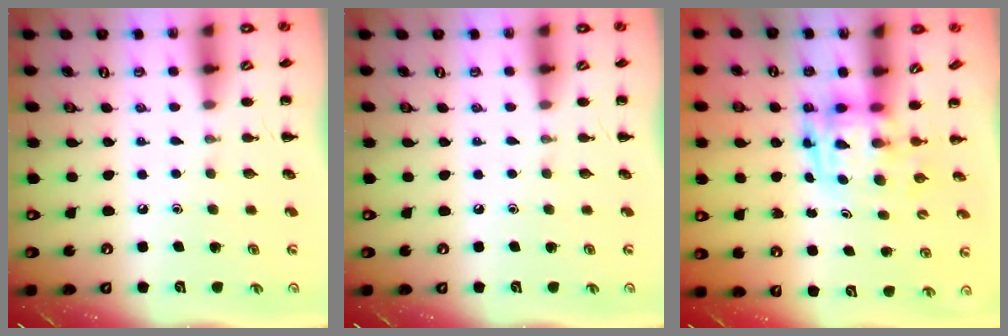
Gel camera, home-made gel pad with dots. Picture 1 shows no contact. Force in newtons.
{"total": 0.0}
{"total": 3.9, "press": 3.8, "slide": 0.7}